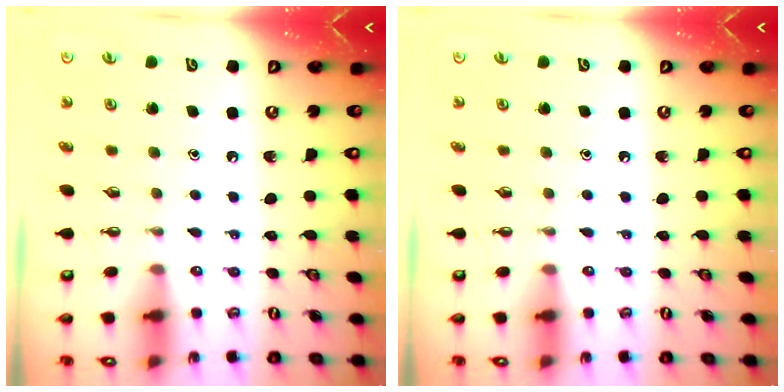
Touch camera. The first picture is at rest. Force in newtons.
{"total": 0.0}